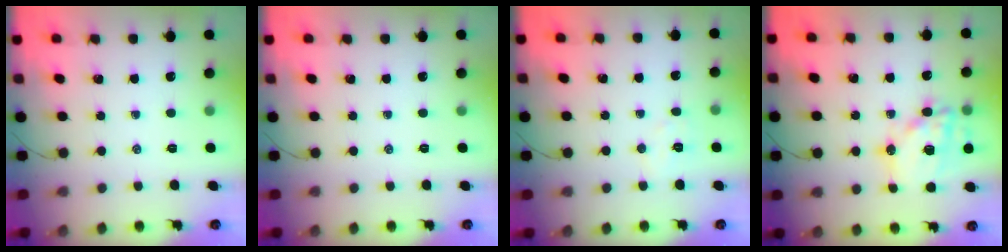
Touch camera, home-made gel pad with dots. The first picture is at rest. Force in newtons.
{"total": 0.0}
{"total": 4.1, "press": 4.0, "slide": 1.0}
{"total": 16.9, "press": 16.5, "slide": 3.6}